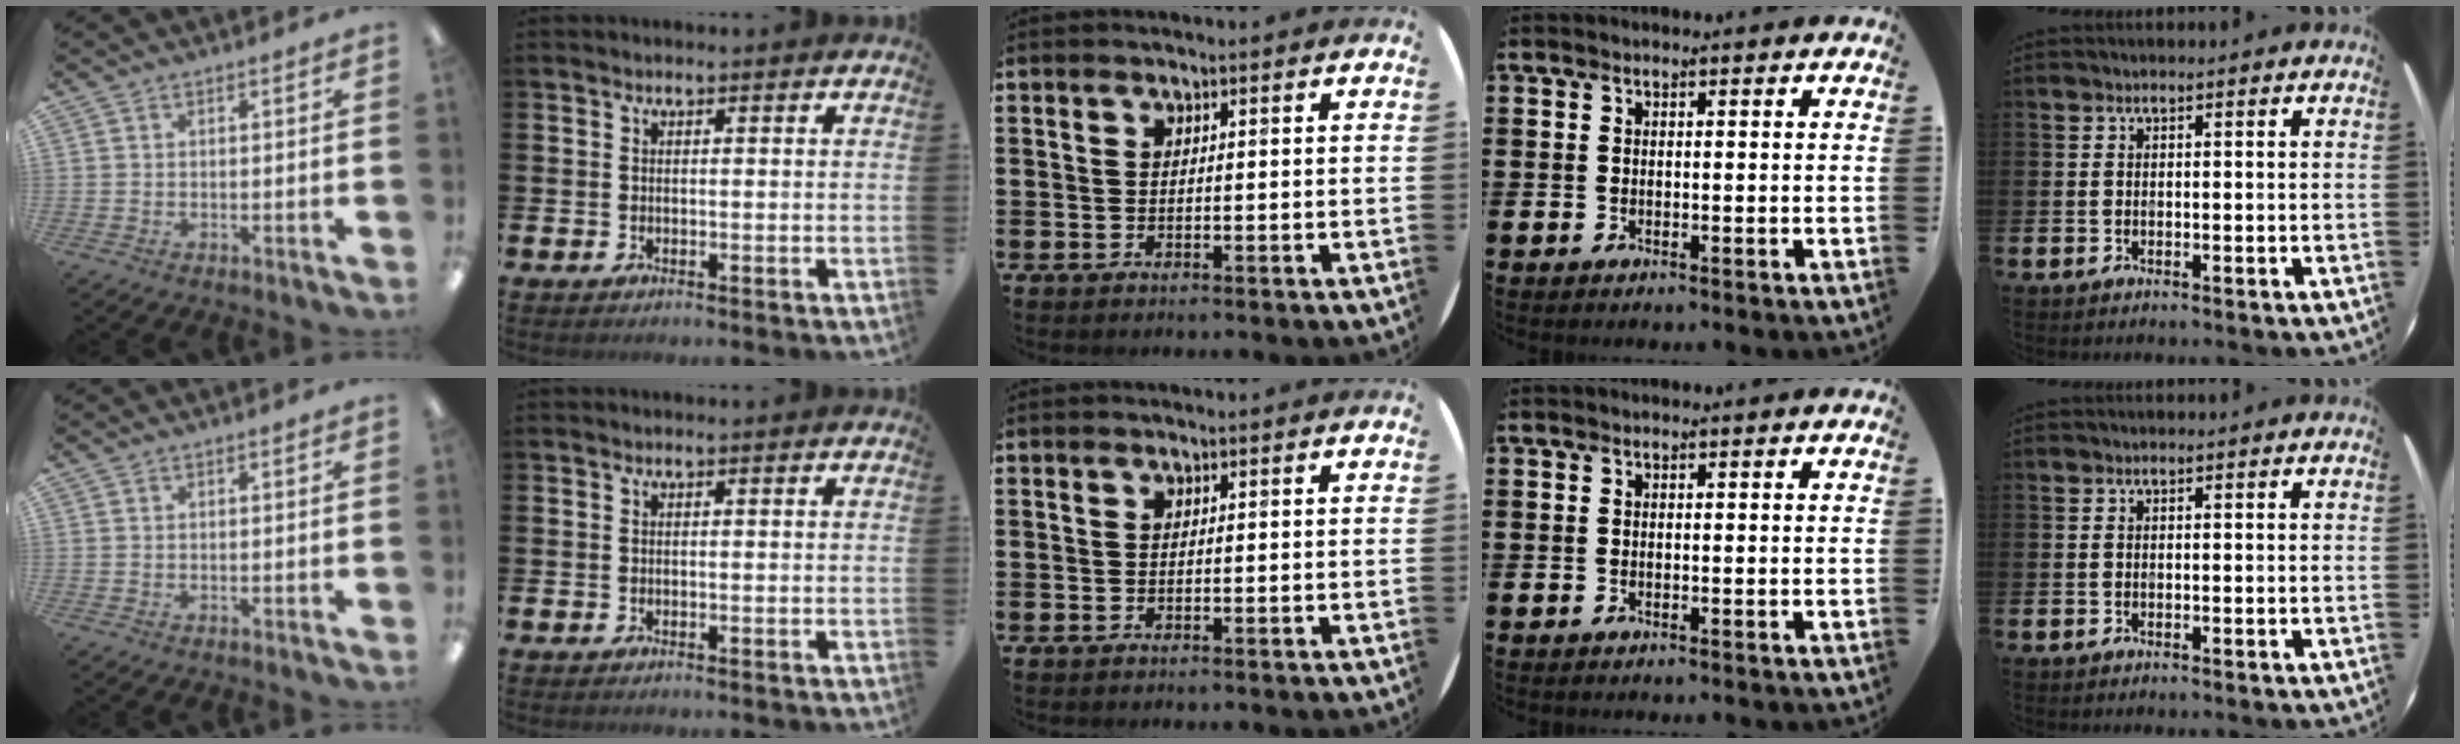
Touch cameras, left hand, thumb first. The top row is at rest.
{}